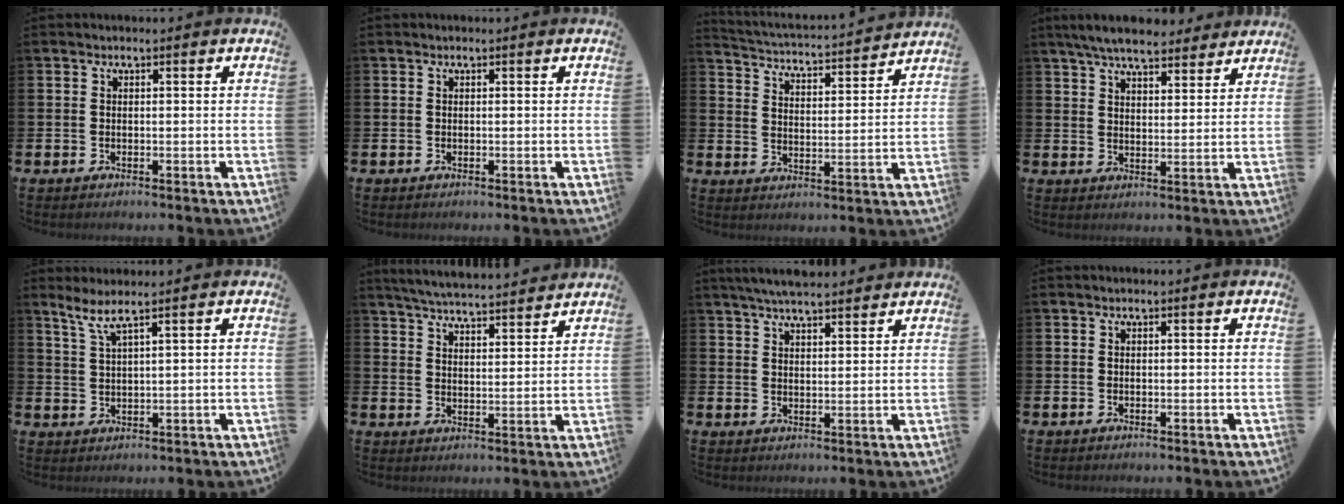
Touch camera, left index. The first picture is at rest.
{"total": 0.0}
{"total": 4.0, "force": [4.0, 0.1, 0.3], "torque": [-0.026, -0.045, 0.062]}
{"total": 6.8, "force": [6.3, 1.4, 2.0], "torque": [-0.043, -0.029, 0.112]}
{"total": 3.0, "force": [2.3, -0.1, 1.9], "torque": [-0.043, -0.004, 0.039]}
{"total": 5.4, "force": [5.4, 0.0, 0.6], "torque": [-0.030, -0.036, 0.095]}
{"total": 5.2, "force": [5.0, 0.5, 1.4], "torque": [-0.033, -0.018, 0.090]}
{"total": 0.0}